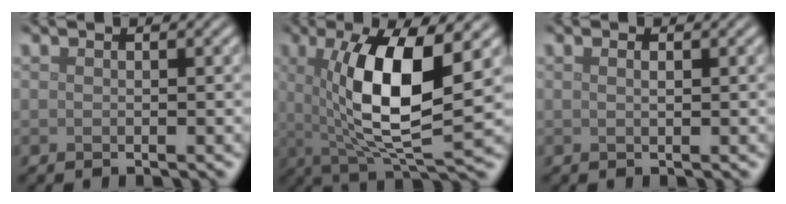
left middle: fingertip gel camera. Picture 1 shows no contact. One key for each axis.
{"total": 9.6, "fx": 1.6, "fy": 2.7, "fz": 9.1, "tx": -0.152, "ty": -0.009, "tz": 0.033}
{"total": 0.5, "fx": 0.2, "fy": 0.1, "fz": 0.4, "tx": -0.008, "ty": 0.001, "tz": 0.004}